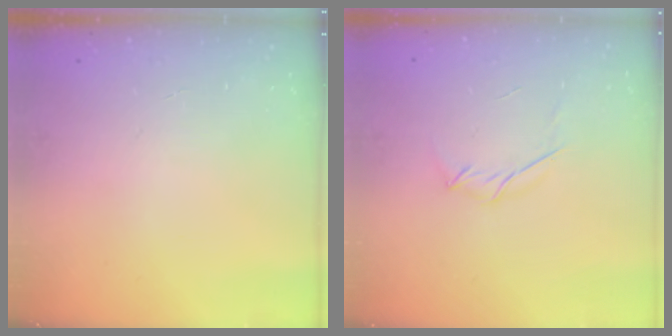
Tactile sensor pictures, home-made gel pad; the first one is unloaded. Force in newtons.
{"total": 4.0, "press": 3.9, "slide": 0.9}